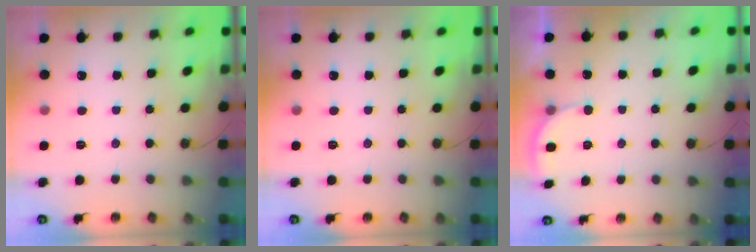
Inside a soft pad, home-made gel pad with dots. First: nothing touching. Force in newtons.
{"total": 0.0}
{"total": 2.6, "press": 2.5, "slide": 0.6}